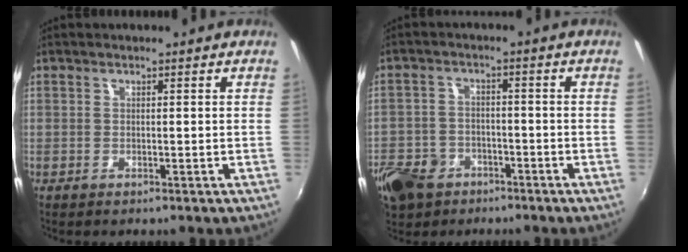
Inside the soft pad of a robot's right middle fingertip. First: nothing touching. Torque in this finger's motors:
{"motor_torque": [0.14, -0.68, 0.21, 0.07]}